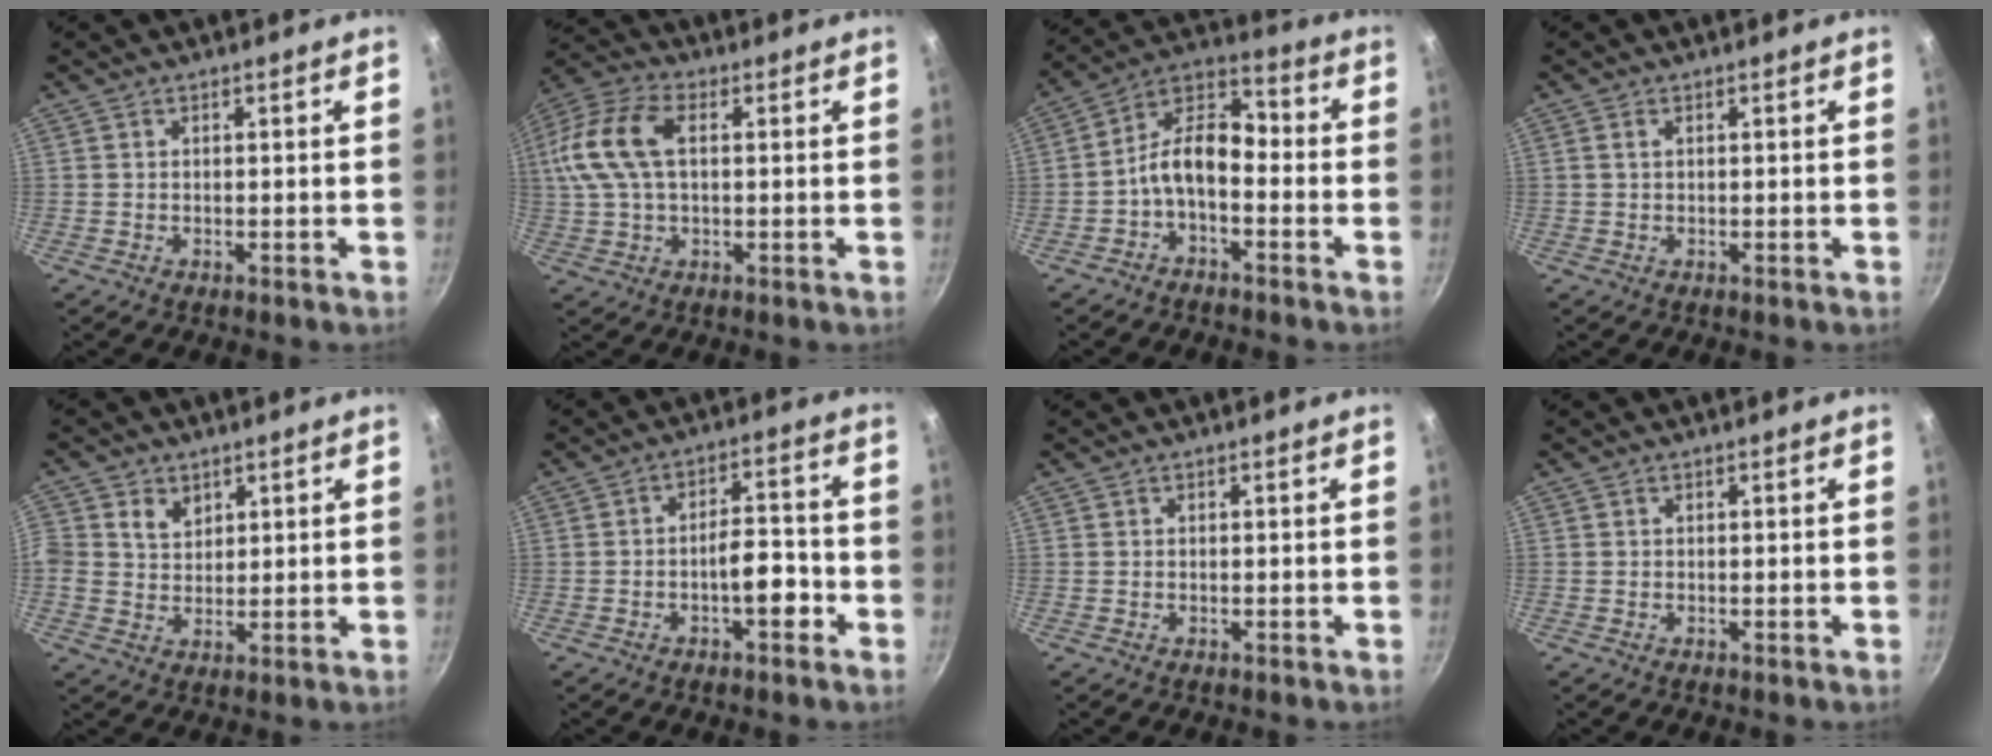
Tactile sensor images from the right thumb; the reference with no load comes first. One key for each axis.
{"total": 15.5, "fx": 2.6, "fy": 9.1, "fz": 12.3, "tx": -0.259, "ty": 0.025, "tz": 0.035}
{"total": 10.0, "fx": -2.9, "fy": 5.7, "fz": 7.6, "tx": -0.125, "ty": 0.056, "tz": -0.070}
{"total": 0.9, "fx": 0.3, "fy": 0.5, "fz": 0.7, "tx": -0.012, "ty": 0.002, "tz": 0.004}
{"total": 5.2, "fx": 2.0, "fy": 4.5, "fz": 1.9, "tx": -0.014, "ty": -0.004, "tz": 0.034}
{"total": 6.7, "fx": -2.8, "fy": 2.8, "fz": 5.5, "tx": -0.064, "ty": 0.035, "tz": -0.045}
{"total": 0.0}
{"total": 0.0}